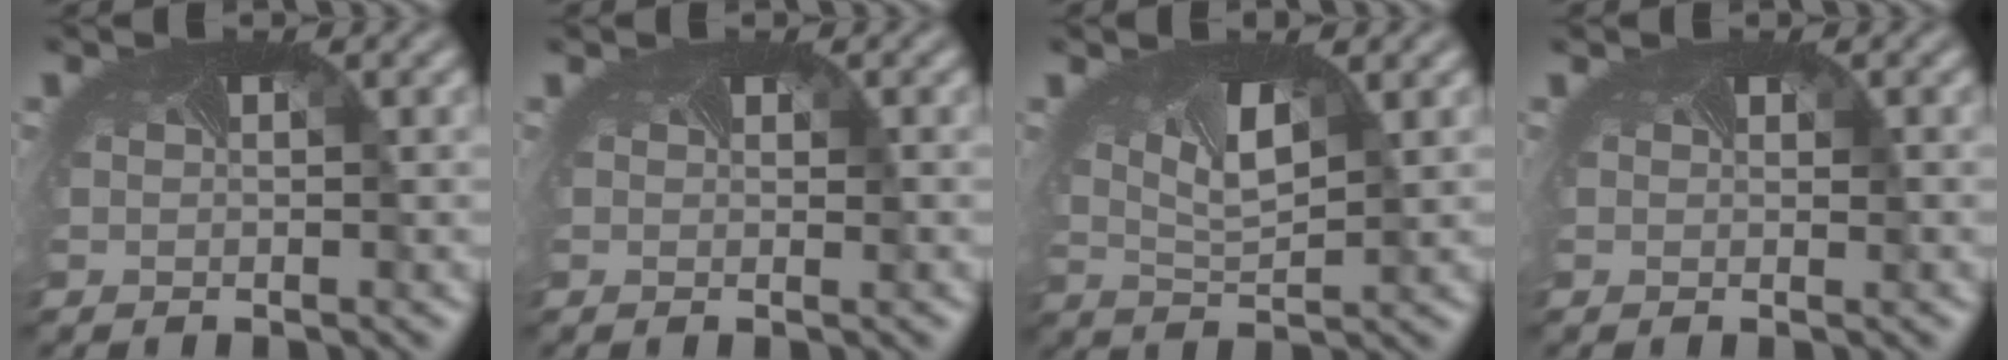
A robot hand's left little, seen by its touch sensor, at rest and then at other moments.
{"total": 0.0}
{"total": 4.8, "force": [1.3, 2.3, 4.0], "torque": [-0.080, -0.012, 0.025]}
{"total": 0.0}